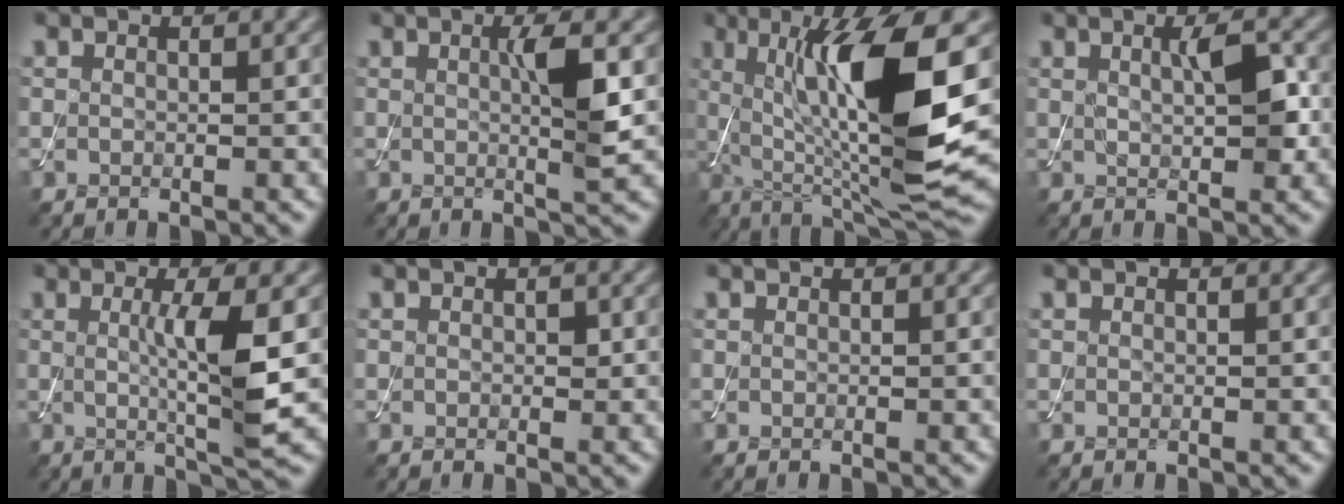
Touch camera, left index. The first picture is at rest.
{"total": 3.6, "force": [0.4, 0.4, 3.5], "torque": [-0.059, -0.004, 0.003]}
{"total": 12.8, "force": [1.5, 2.9, 12.4], "torque": [-0.196, -0.005, 0.031]}
{"total": 3.2, "force": [0.8, 0.7, 3.0], "torque": [-0.049, 0.003, 0.012]}
{"total": 5.1, "force": [0.3, 0.7, 5.1], "torque": [-0.086, -0.007, 0.005]}
{"total": 0.6, "force": [0.0, 0.4, 0.5], "torque": [-0.005, -0.001, 0.000]}
{"total": 0.0}
{"total": 0.0}